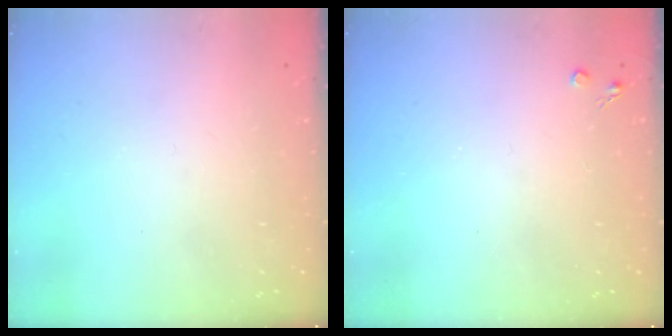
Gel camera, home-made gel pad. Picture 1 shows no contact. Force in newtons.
{"total": 2.6, "press": 2.5, "slide": 0.4}